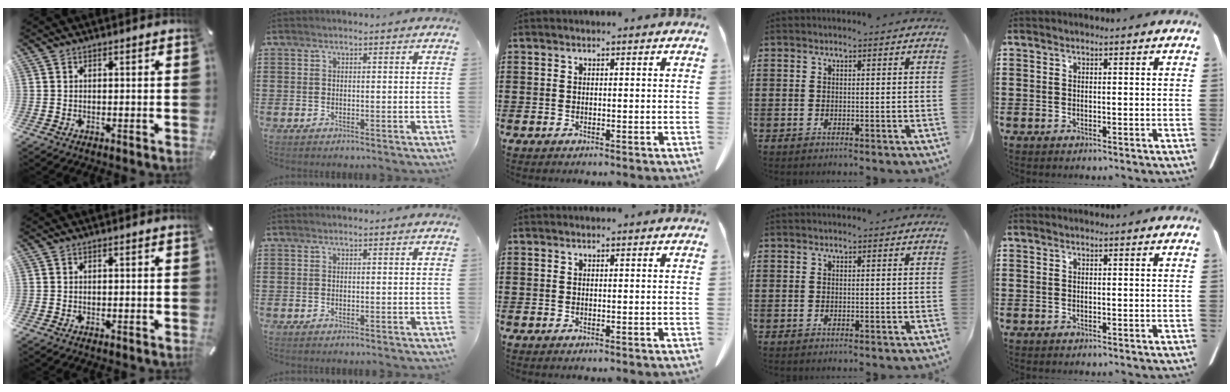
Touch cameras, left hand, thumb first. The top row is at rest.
{}